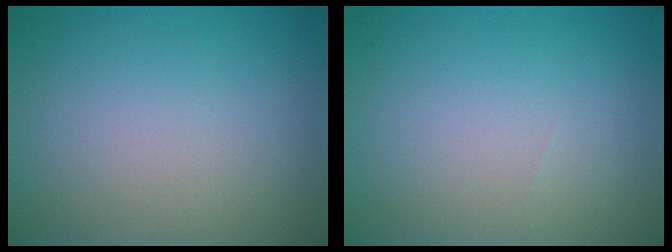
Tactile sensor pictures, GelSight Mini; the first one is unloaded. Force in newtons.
{"total": 0.0}